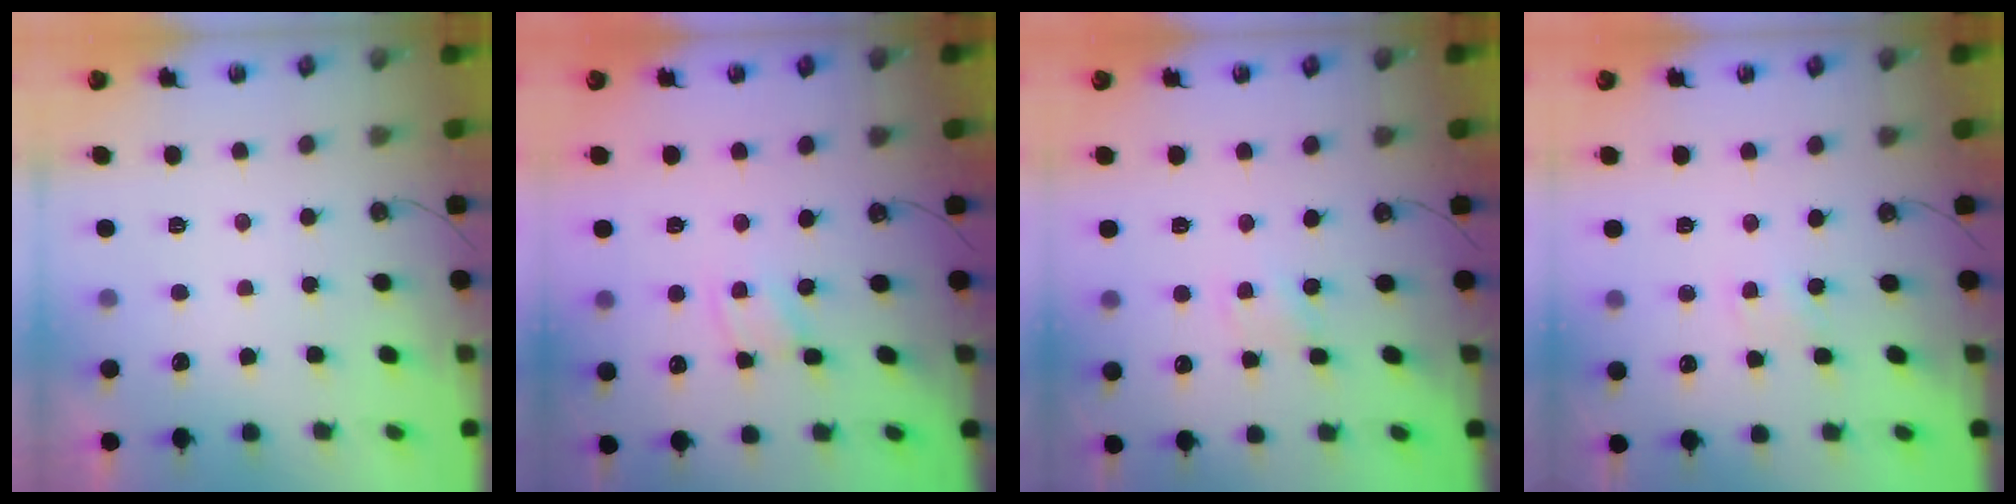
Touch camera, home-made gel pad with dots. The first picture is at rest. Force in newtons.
{"total": 1.3, "press": 1.3, "slide": 0.0}
{"total": 2.2, "press": 2.2, "slide": 0.3}
{"total": 1.9, "press": 1.9, "slide": 0.3}